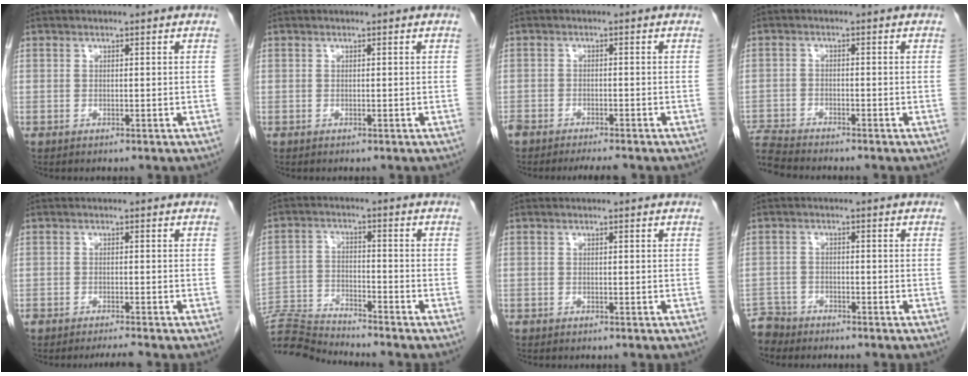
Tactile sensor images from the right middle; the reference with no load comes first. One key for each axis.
{"total": 0.0}
{"total": 5.8, "fx": -5.1, "fy": 1.2, "fz": 2.6, "tx": -0.042, "ty": -0.008, "tz": -0.082}
{"total": 6.3, "fx": -6.2, "fy": -0.4, "fz": 1.2, "tx": -0.026, "ty": -0.013, "tz": -0.113}
{"total": 2.6, "fx": -2.4, "fy": -0.5, "fz": 0.9, "tx": -0.014, "ty": -0.009, "tz": -0.040}
{"total": 10.0, "fx": -9.9, "fy": -1.5, "fz": 0.8, "tx": -0.014, "ty": 0.000, "tz": -0.186}
{"total": 0.6, "fx": -0.5, "fy": 0.2, "fz": 0.2, "tx": -0.009, "ty": -0.001, "tz": -0.010}
{"total": 3.9, "fx": -3.6, "fy": 1.2, "fz": -1.0, "tx": 0.020, "ty": -0.006, "tz": -0.070}